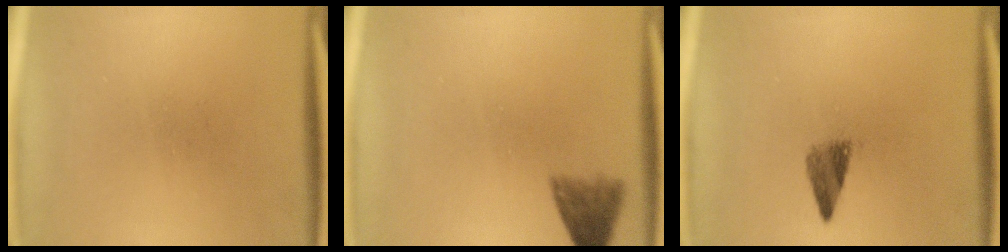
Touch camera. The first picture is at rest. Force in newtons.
{"total": 3.8}
{"total": 2.9}